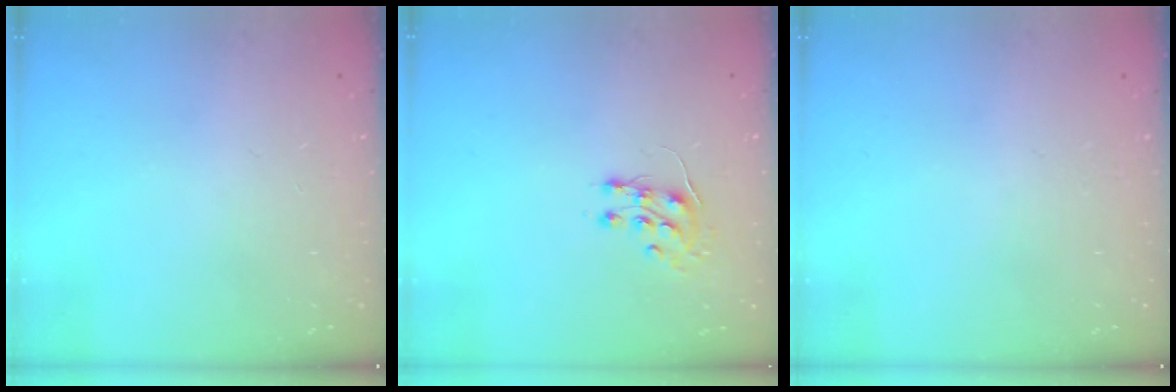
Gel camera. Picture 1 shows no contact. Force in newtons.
{"total": 7.4, "press": 7.4, "slide": 0.7}
{"total": 0.0}